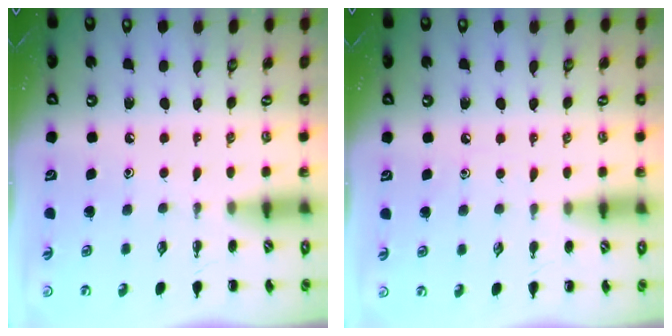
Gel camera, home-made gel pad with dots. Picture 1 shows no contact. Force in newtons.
{"total": 3.9, "press": 3.7, "slide": 1.3}